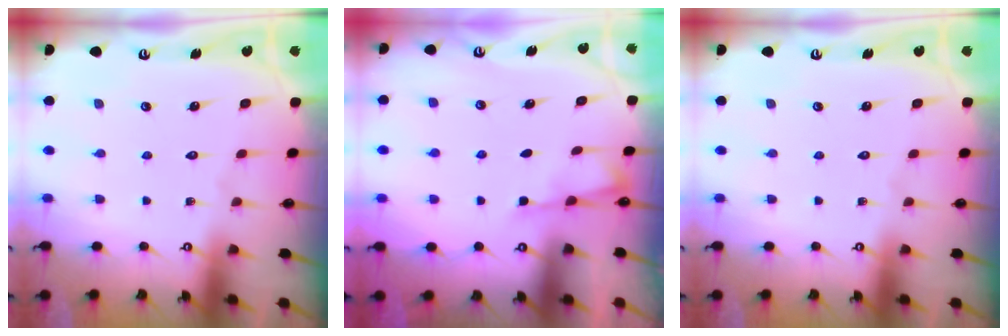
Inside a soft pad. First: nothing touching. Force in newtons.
{"total": 2.6, "press": 2.6, "slide": 0.5}
{"total": 0.0}